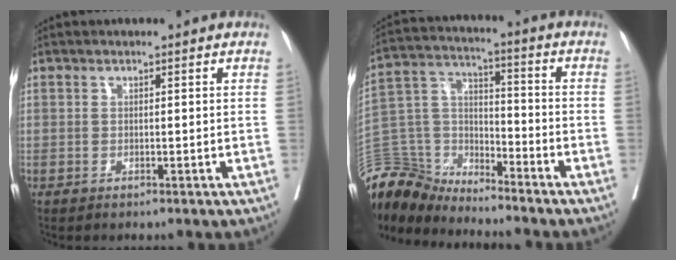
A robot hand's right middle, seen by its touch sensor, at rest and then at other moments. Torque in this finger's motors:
{"motor_torque": [1.04, -1.10, 0.42, 0.04]}